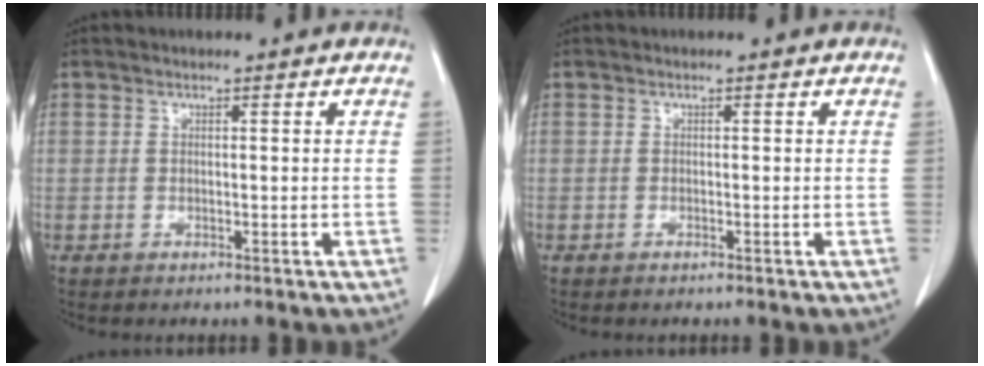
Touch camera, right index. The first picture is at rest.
{"total": 0.0}